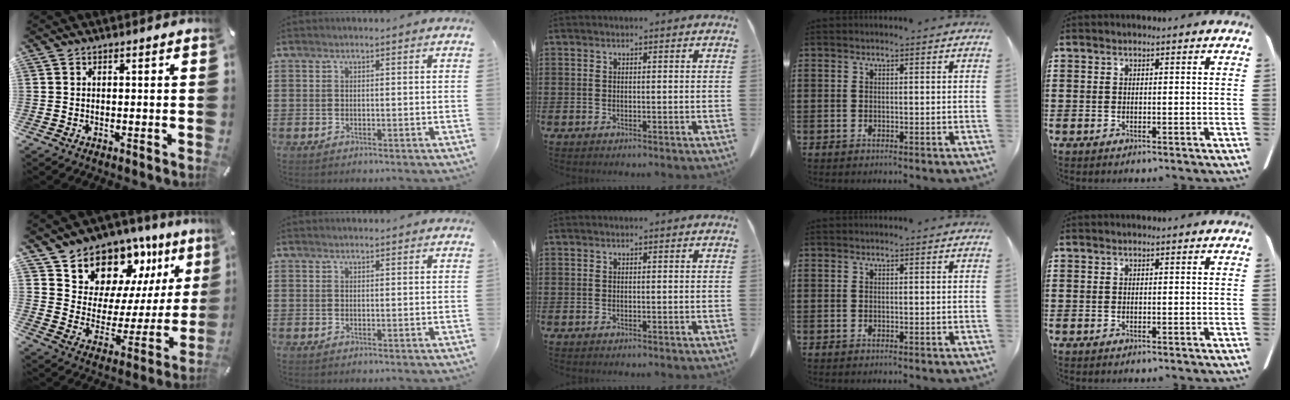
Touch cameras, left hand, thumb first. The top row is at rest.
{"thumb": {"total": 12.0, "force": [9.8, 7.1, 0.5], "torque": [-0.015, -0.111, 0.174]}, "index": {"total": 0.9, "force": [0.9, 0.1, 0.1], "torque": [-0.004, 0.000, 0.018]}}